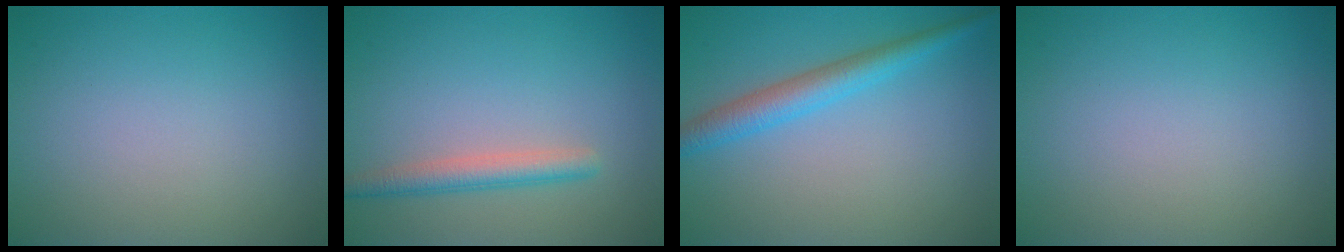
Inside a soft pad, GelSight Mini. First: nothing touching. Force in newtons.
{"total": 2.6, "press": 2.6, "slide": 0.1}
{"total": 3.3, "press": 3.3, "slide": 0.1}
{"total": 0.0}